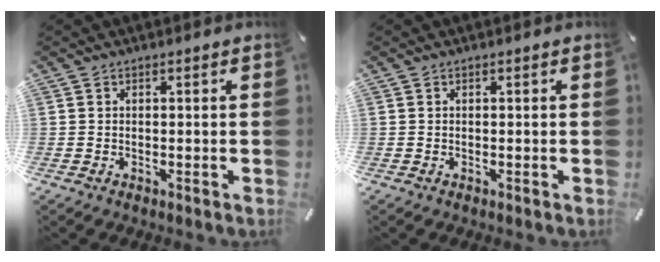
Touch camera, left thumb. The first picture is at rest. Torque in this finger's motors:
{"motor_torque": [-0.04, -0.01, 0.02, -0.02, 0.00]}